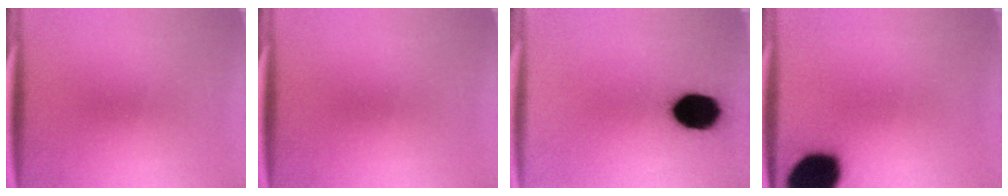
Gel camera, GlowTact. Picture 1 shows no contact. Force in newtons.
{"total": 0.0}
{"total": 12.3}
{"total": 18.7}